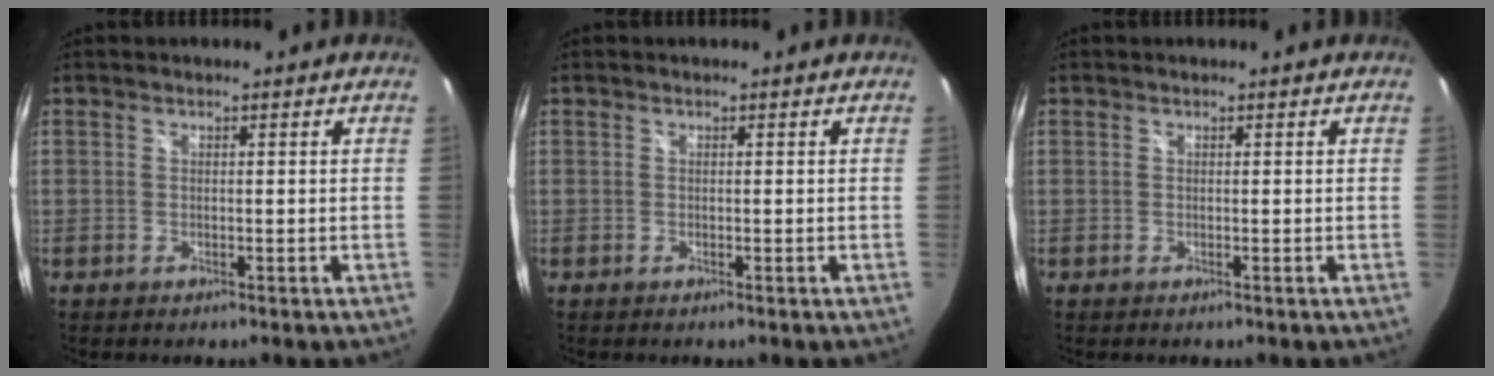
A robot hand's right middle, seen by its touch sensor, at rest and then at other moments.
{"total": 0.0}
{"total": 0.0}